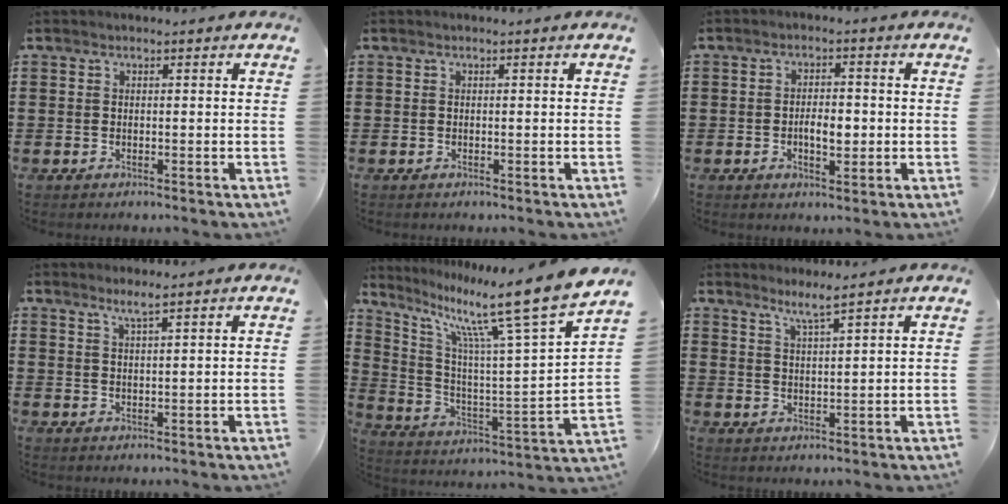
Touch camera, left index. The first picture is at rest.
{"total": 0.0}
{"total": 3.7, "force": [-0.5, 1.8, 3.3], "torque": [-0.054, 0.001, -0.013]}
{"total": 2.3, "force": [1.7, -0.1, 1.4], "torque": [-0.031, 0.001, 0.031]}
{"total": 13.7, "force": [10.2, 0.2, 9.1], "torque": [-0.177, -0.075, 0.150]}
{"total": 3.2, "force": [2.7, -0.5, 1.5], "torque": [-0.038, -0.006, 0.048]}